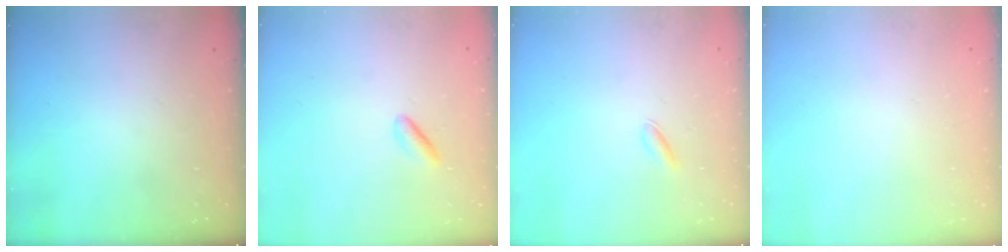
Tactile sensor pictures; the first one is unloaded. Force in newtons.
{"total": 1.5, "press": 1.3, "slide": 0.7}
{"total": 2.1, "press": 2.1, "slide": 0.6}
{"total": 2.2, "press": 2.2, "slide": 0.1}